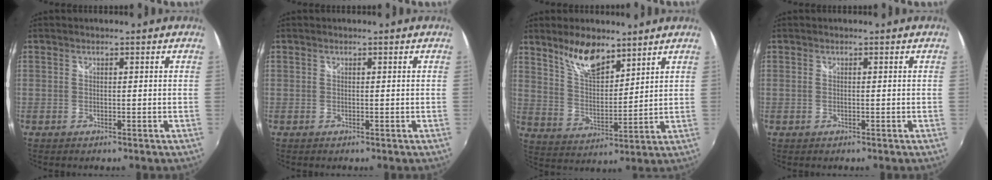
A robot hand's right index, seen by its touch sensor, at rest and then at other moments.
{"total": 0.0}
{"total": 10.0, "force": [7.4, 3.7, 5.6], "torque": [-0.096, 0.001, 0.142]}
{"total": 0.0}